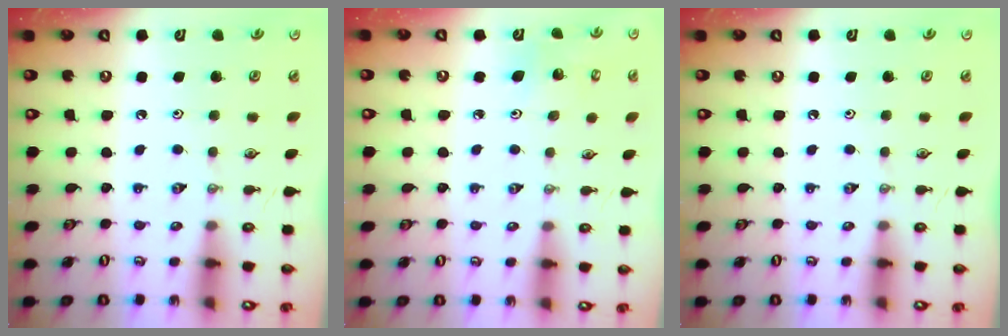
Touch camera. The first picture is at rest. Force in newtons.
{"total": 5.6, "press": 5.6, "slide": 0.9}
{"total": 0.0}